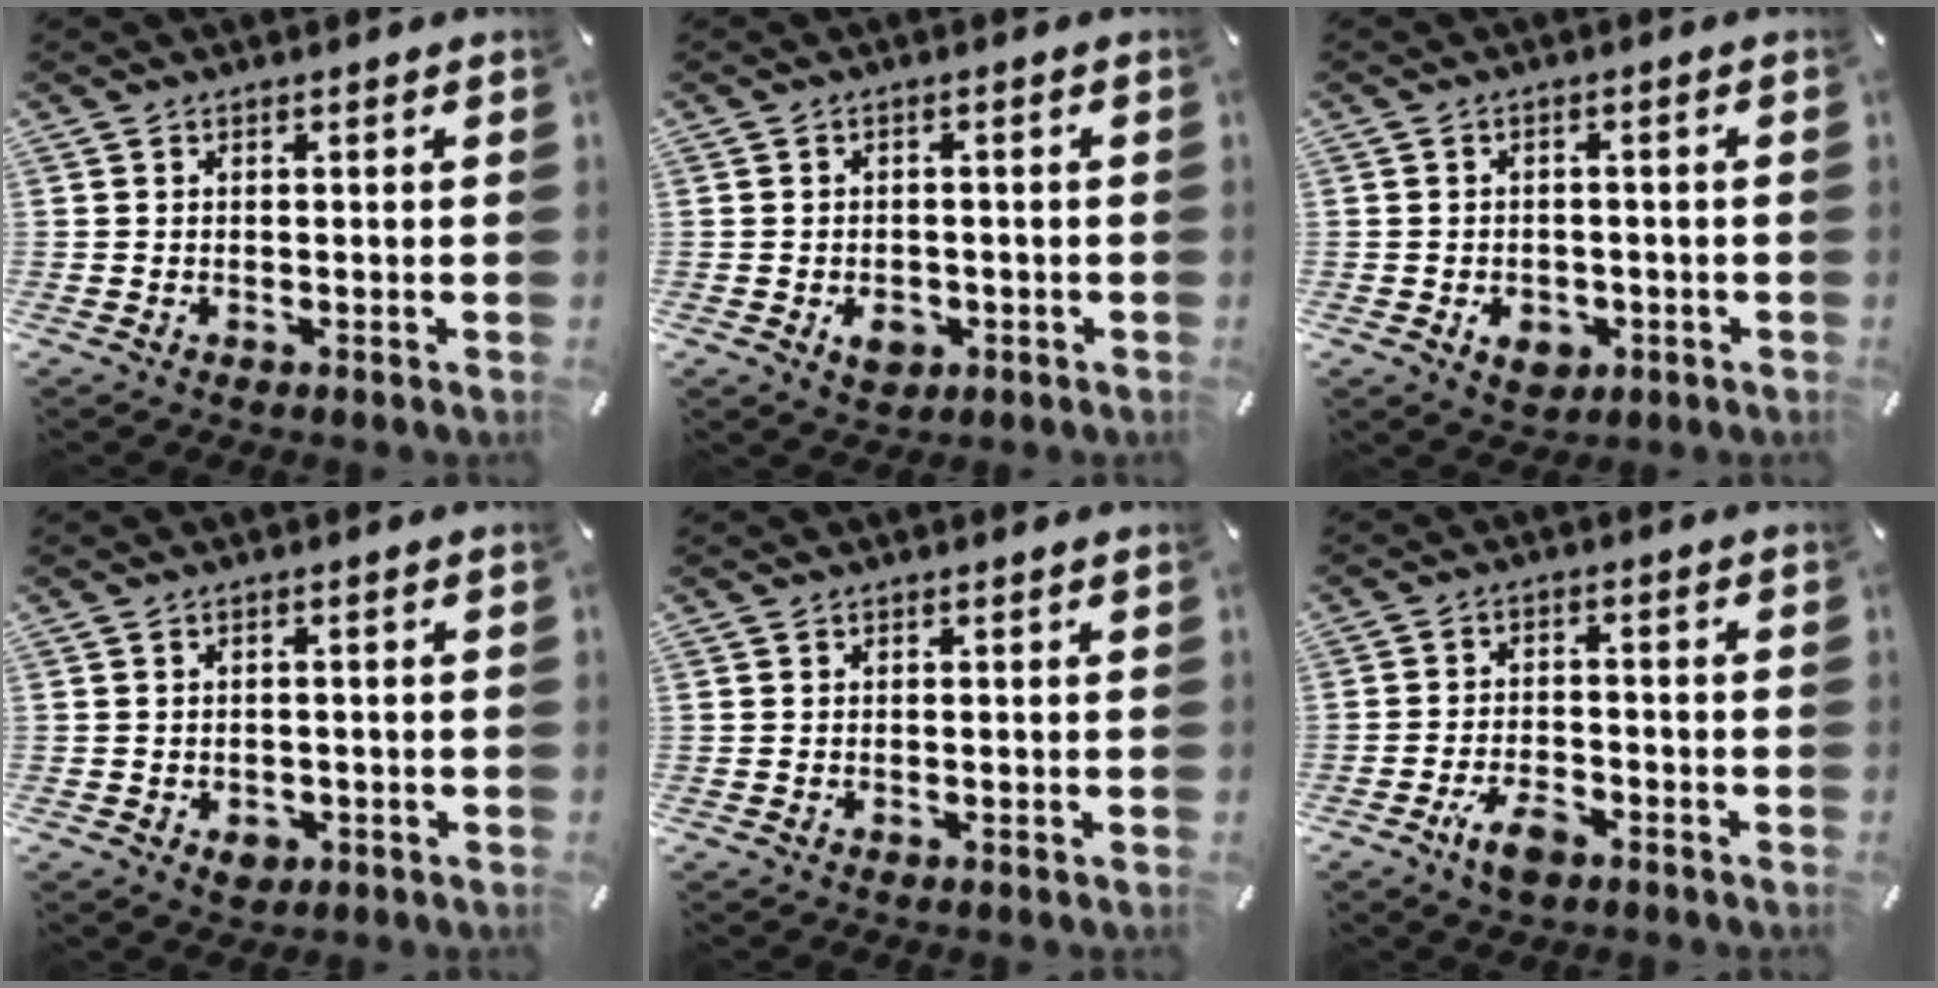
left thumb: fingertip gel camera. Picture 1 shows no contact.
{"total": 4.7, "force": [-1.6, 3.4, 2.8], "torque": [-0.050, 0.002, -0.031]}
{"total": 5.1, "force": [-2.0, 3.8, 2.7], "torque": [-0.047, 0.004, -0.036]}
{"total": 3.1, "force": [-1.3, 2.3, 1.6], "torque": [-0.025, 0.007, -0.022]}
{"total": 0.0}
{"total": 6.1, "force": [-3.9, 2.8, 3.7], "torque": [-0.073, 0.017, -0.070]}